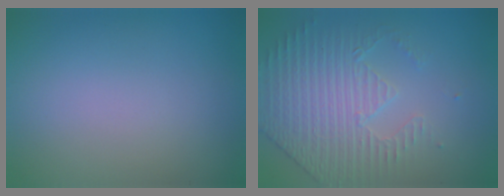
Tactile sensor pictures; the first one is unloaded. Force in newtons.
{"total": 4.4, "press": 3.6, "slide": 2.5}